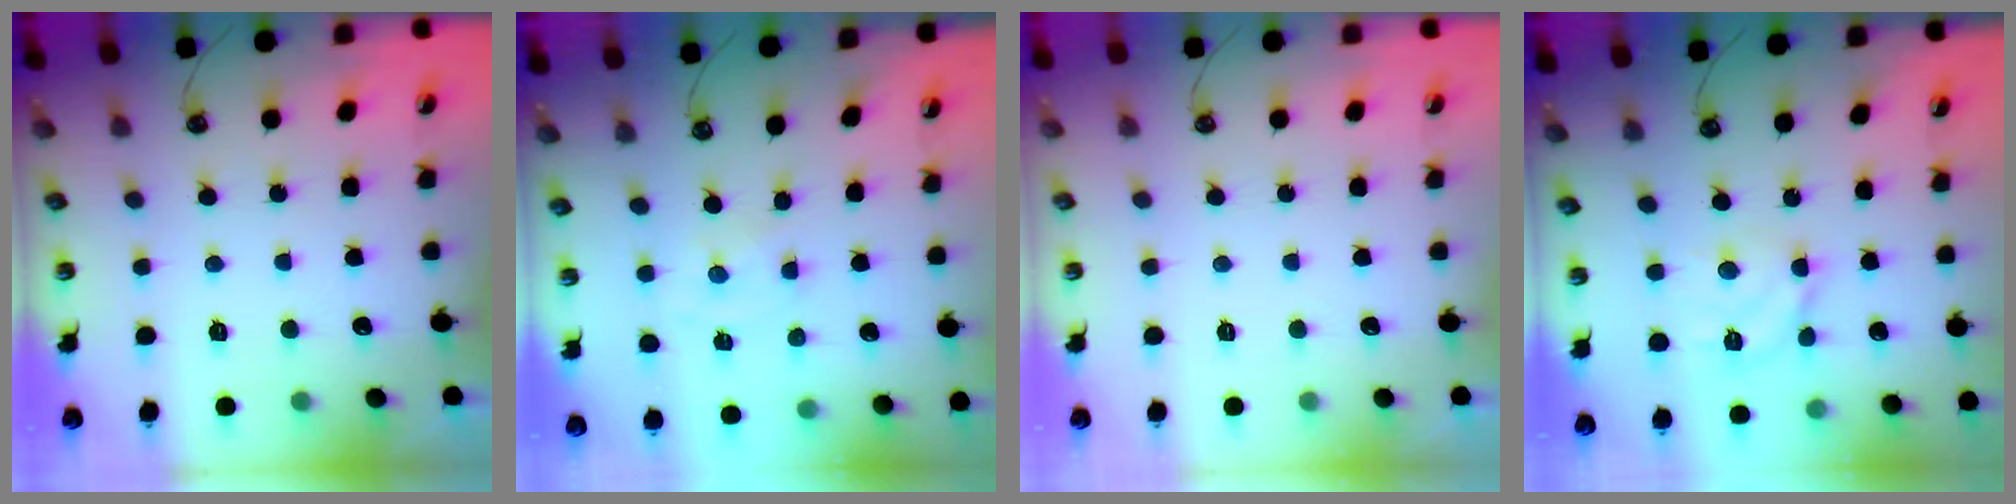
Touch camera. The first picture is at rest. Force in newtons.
{"total": 0.0}
{"total": 0.0}
{"total": 8.7, "press": 8.7, "slide": 0.9}